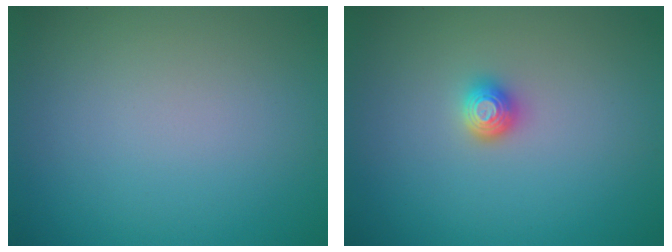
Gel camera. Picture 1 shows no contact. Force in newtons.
{"total": 1.4, "press": 1.2, "slide": 0.6}